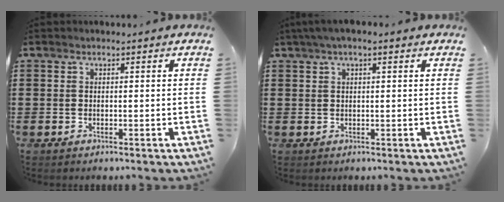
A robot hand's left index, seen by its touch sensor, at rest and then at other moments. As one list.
[{"total": 1.8, "force": [0.8, 0.2, 1.6], "torque": [-0.031, 0.002, 0.013]}]